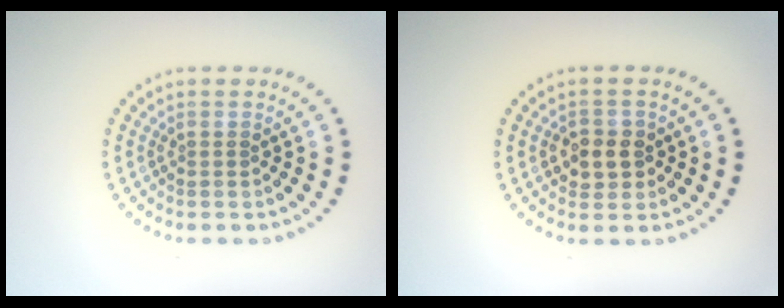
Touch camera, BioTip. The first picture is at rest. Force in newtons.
{"total": 2.5, "press": 2.4, "slide": 0.6}